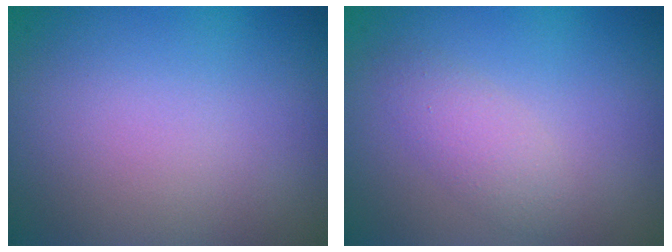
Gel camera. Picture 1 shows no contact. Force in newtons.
{"total": 2.0, "press": 2.0, "slide": 0.1}